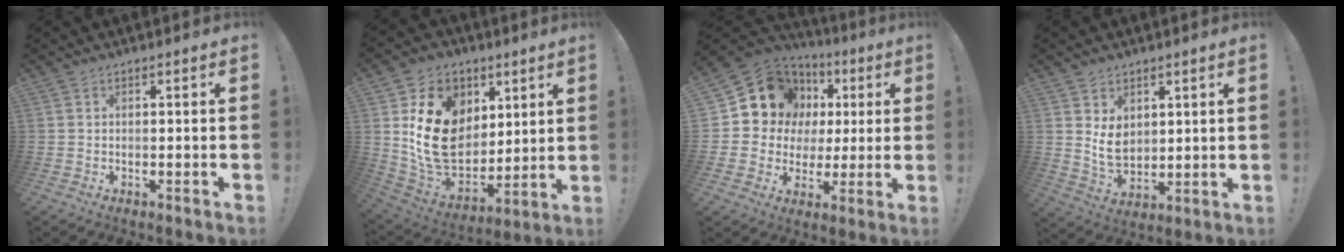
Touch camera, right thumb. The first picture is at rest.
{"total": 21.4, "force": [4.9, 16.3, 12.9], "torque": [-0.226, -0.021, 0.112]}
{"total": 12.4, "force": [5.3, 10.4, 4.0], "torque": [-0.068, -0.042, 0.119]}
{"total": 8.1, "force": [3.1, 6.3, 3.9], "torque": [-0.064, -0.023, 0.063]}